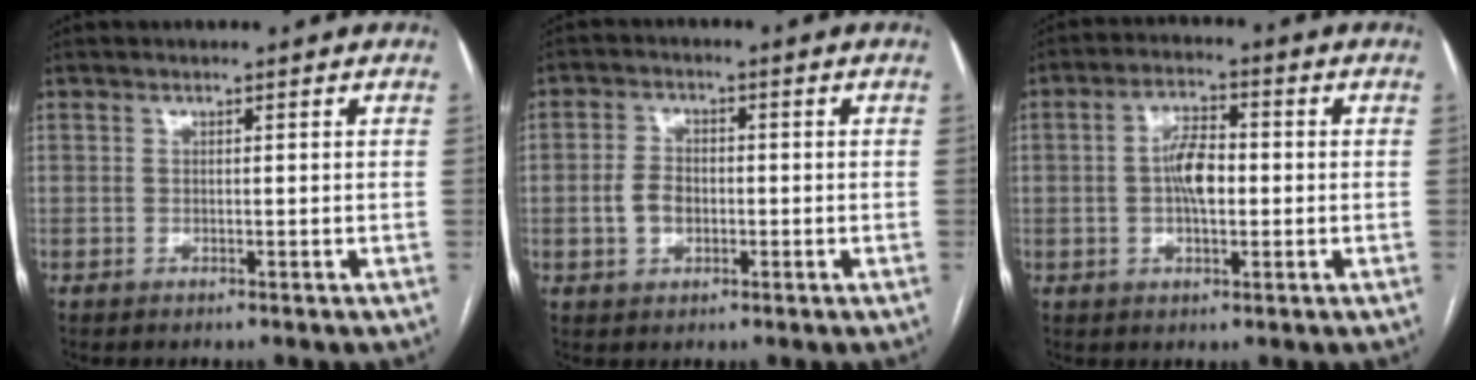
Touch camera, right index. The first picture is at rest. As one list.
[{"total": 4.2, "force": [-0.8, 3.0, 2.8], "torque": [-0.059, 0.010, -0.011]}, {"total": 6.1, "force": [-0.2, 2.5, 5.5], "torque": [-0.106, 0.011, -0.007]}]